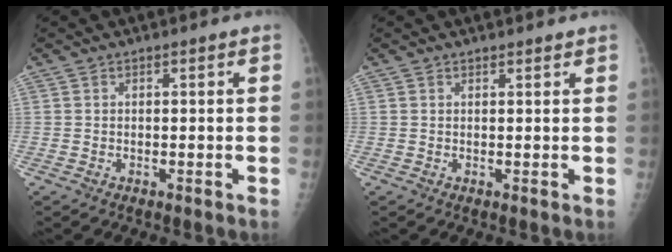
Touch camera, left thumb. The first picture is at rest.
{"total": 0.9, "force": [0.9, 0.2, 0.2], "torque": [-0.001, -0.004, 0.014]}